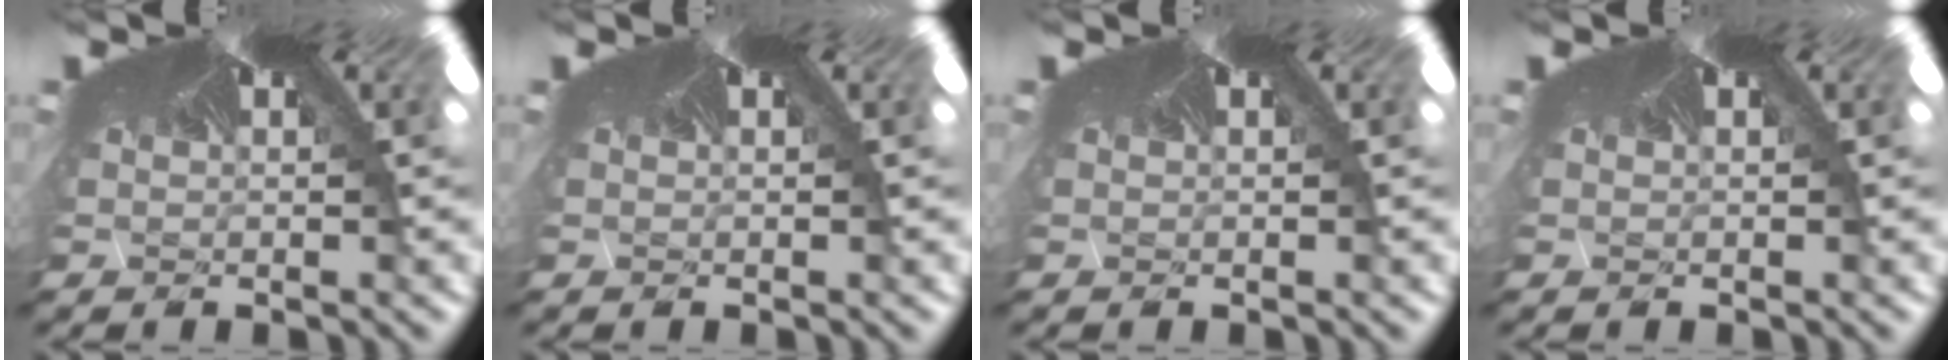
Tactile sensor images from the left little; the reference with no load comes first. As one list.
[{"total": 0.0}, {"total": 0.0}, {"total": 0.0}]